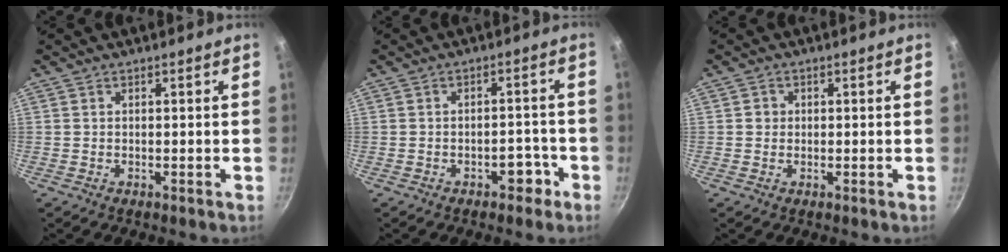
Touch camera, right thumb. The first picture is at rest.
{"total": 3.8, "force": [-2.1, 2.3, 2.2], "torque": [-0.004, 0.025, -0.020]}
{"total": 1.6, "force": [0.1, 1.5, 0.4], "torque": [0.001, 0.003, -0.001]}